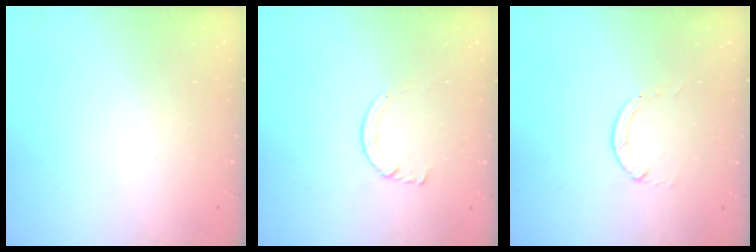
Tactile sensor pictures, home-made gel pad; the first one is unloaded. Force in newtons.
{"total": 2.9, "press": 2.8, "slide": 0.3}
{"total": 0.0}